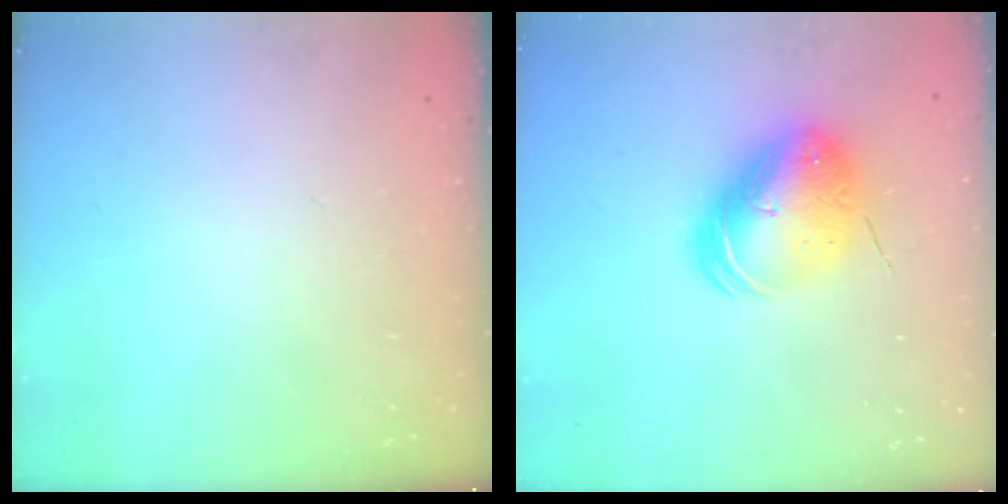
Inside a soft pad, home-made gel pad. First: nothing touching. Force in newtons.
{"total": 13.0, "press": 12.7, "slide": 2.7}